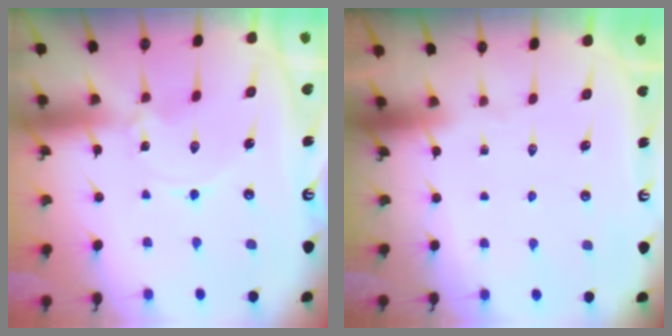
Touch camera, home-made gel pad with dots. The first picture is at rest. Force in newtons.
{"total": 0.0}